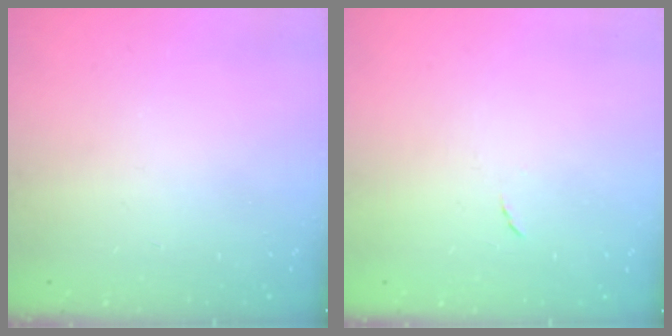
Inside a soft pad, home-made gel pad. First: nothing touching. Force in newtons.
{"total": 4.2, "press": 4.2, "slide": 0.5}